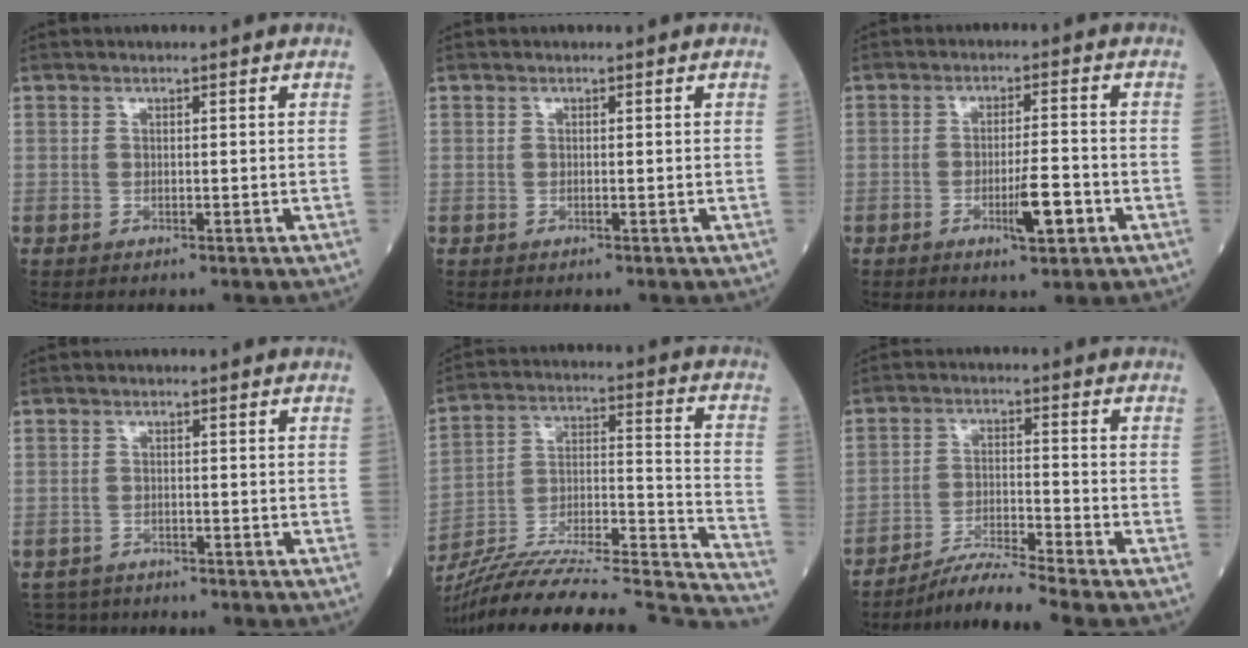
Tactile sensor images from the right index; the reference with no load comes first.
{"total": 0.0}
{"total": 5.5, "force": [-2.2, 0.7, 5.1], "torque": [-0.086, -0.003, -0.033]}
{"total": 3.5, "force": [-3.2, 1.1, -0.8], "torque": [0.012, -0.005, -0.054]}
{"total": 34.2, "force": [-31.5, 1.9, 13.2], "torque": [-0.158, -0.020, -0.459]}
{"total": 6.7, "force": [-5.9, -1.9, 2.3], "torque": [-0.048, -0.021, -0.109]}